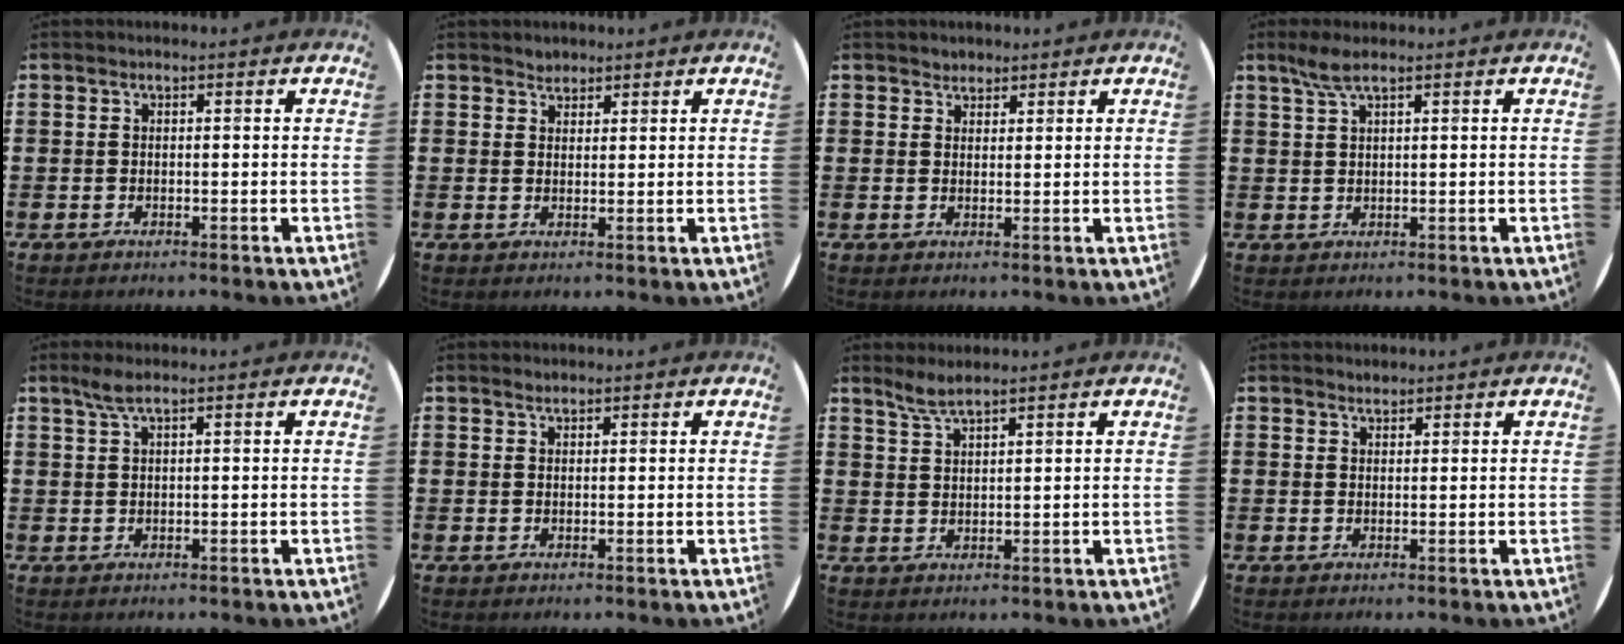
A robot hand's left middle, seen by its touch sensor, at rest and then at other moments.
{"total": 1.5, "force": [1.4, 0.5, -0.1], "torque": [0.009, -0.003, 0.026]}
{"total": 1.6, "force": [1.5, 0.6, -0.1], "torque": [0.001, 0.002, 0.029]}
{"total": 2.9, "force": [2.0, 0.4, 2.1], "torque": [-0.045, 0.005, 0.034]}
{"total": 2.1, "force": [1.4, 0.1, 1.6], "torque": [-0.032, 0.004, 0.025]}
{"total": 0.9, "force": [0.8, 0.2, 0.2], "torque": [-0.002, 0.003, 0.015]}
{"total": 2.7, "force": [2.5, 0.2, 1.1], "torque": [-0.027, 0.003, 0.046]}
{"total": 1.2, "force": [1.2, 0.2, -0.1], "torque": [0.001, 0.001, 0.023]}